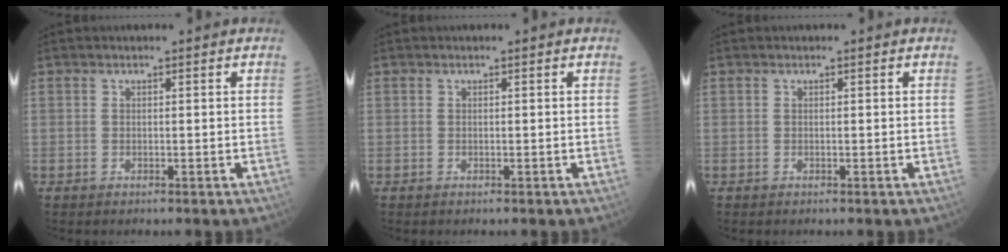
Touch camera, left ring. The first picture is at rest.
{"total": 0.0}
{"total": 0.0}